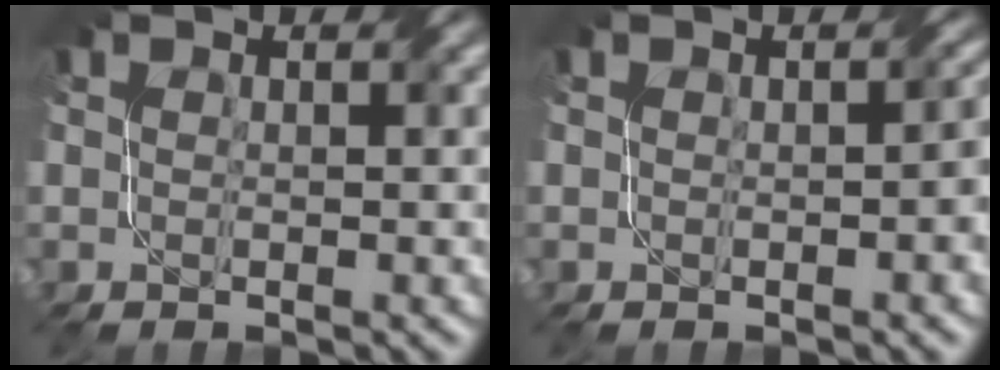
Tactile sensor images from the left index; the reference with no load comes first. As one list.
[{"total": 1.5, "force": [-0.3, 0.3, 1.4], "torque": [-0.018, 0.003, -0.003]}]